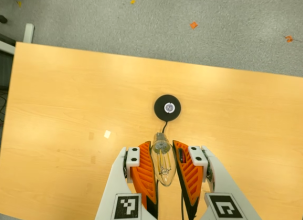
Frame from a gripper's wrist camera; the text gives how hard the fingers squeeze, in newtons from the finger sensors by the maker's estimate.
{"total": 17.9, "left": 18.7, "right": 17.0}